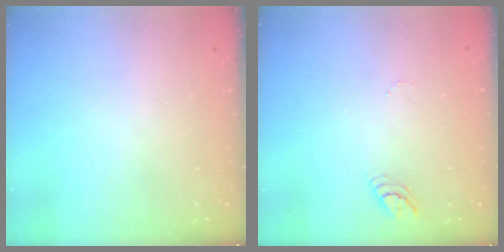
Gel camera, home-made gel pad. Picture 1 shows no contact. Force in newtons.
{"total": 3.6, "press": 3.5, "slide": 0.3}